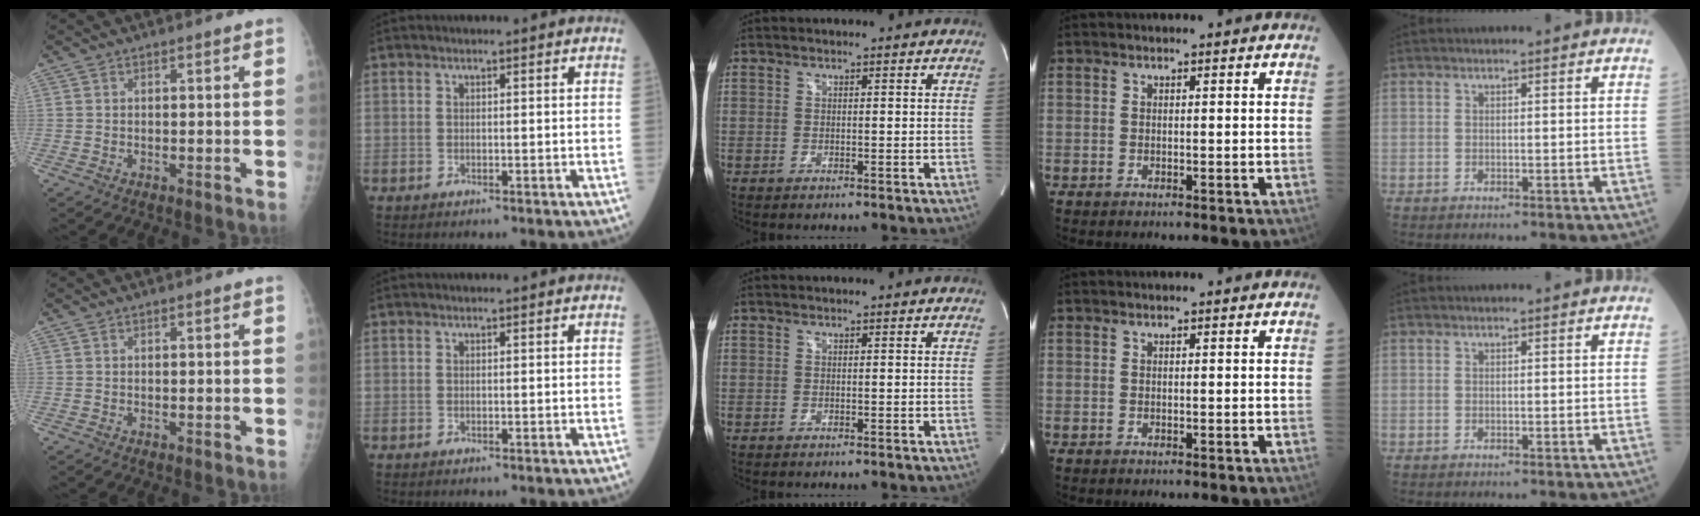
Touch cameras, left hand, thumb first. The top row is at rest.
{}